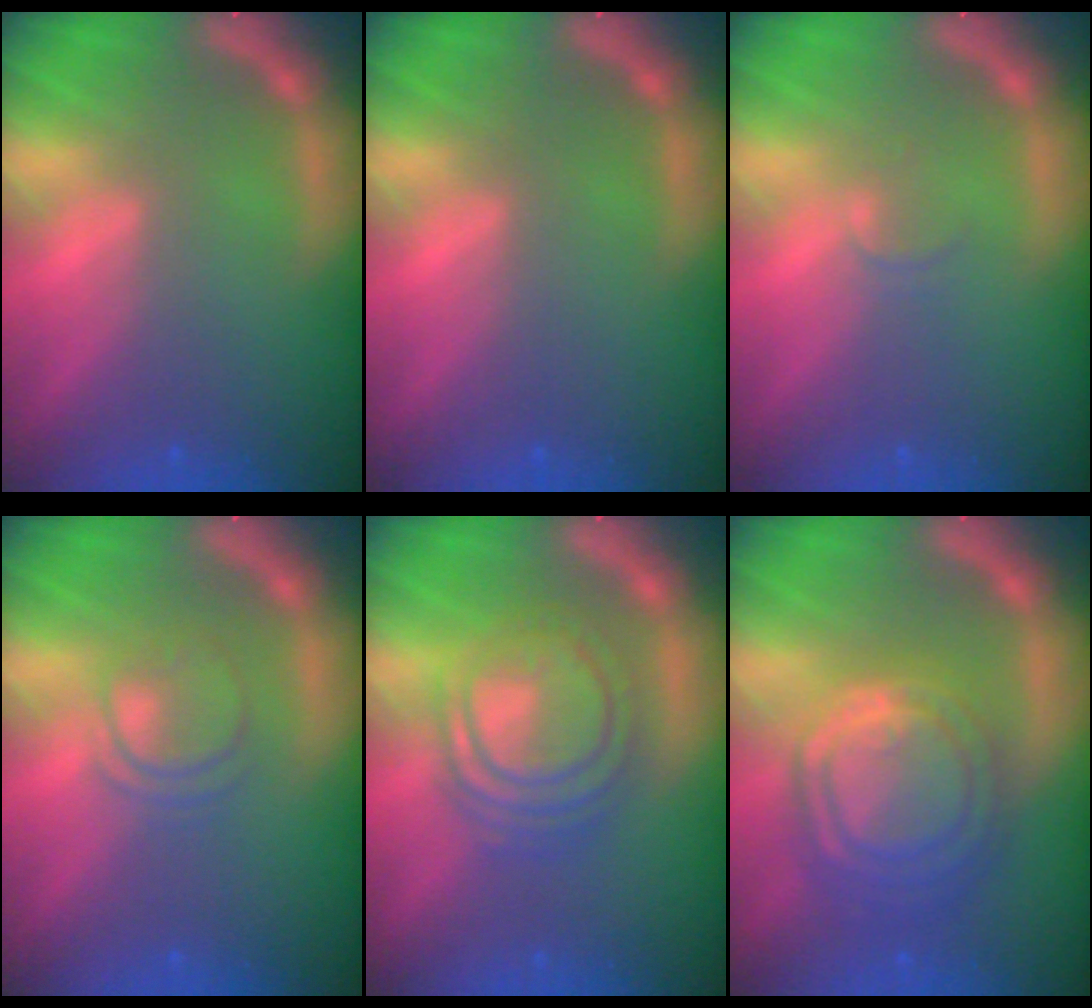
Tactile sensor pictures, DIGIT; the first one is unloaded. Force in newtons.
{"total": 0.0}
{"total": 1.0}
{"total": 3.0}
{"total": 7.6}
{"total": 10.0}